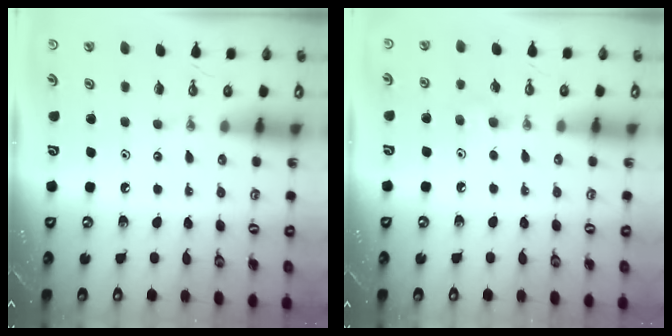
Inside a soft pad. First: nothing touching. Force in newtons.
{"total": 4.7, "press": 4.0, "slide": 2.4}